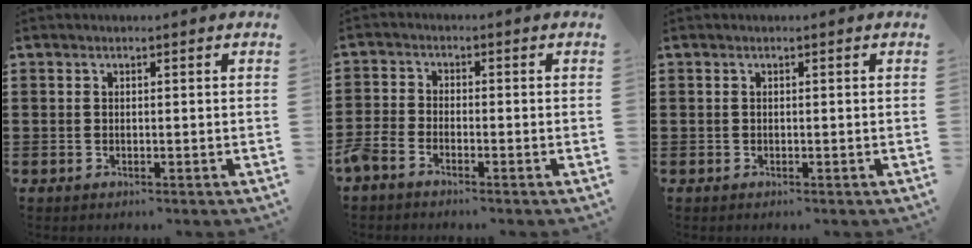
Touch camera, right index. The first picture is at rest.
{"total": 2.5, "force": [-2.4, 0.5, 0.6], "torque": [-0.025, 0.000, -0.054]}
{"total": 0.0}